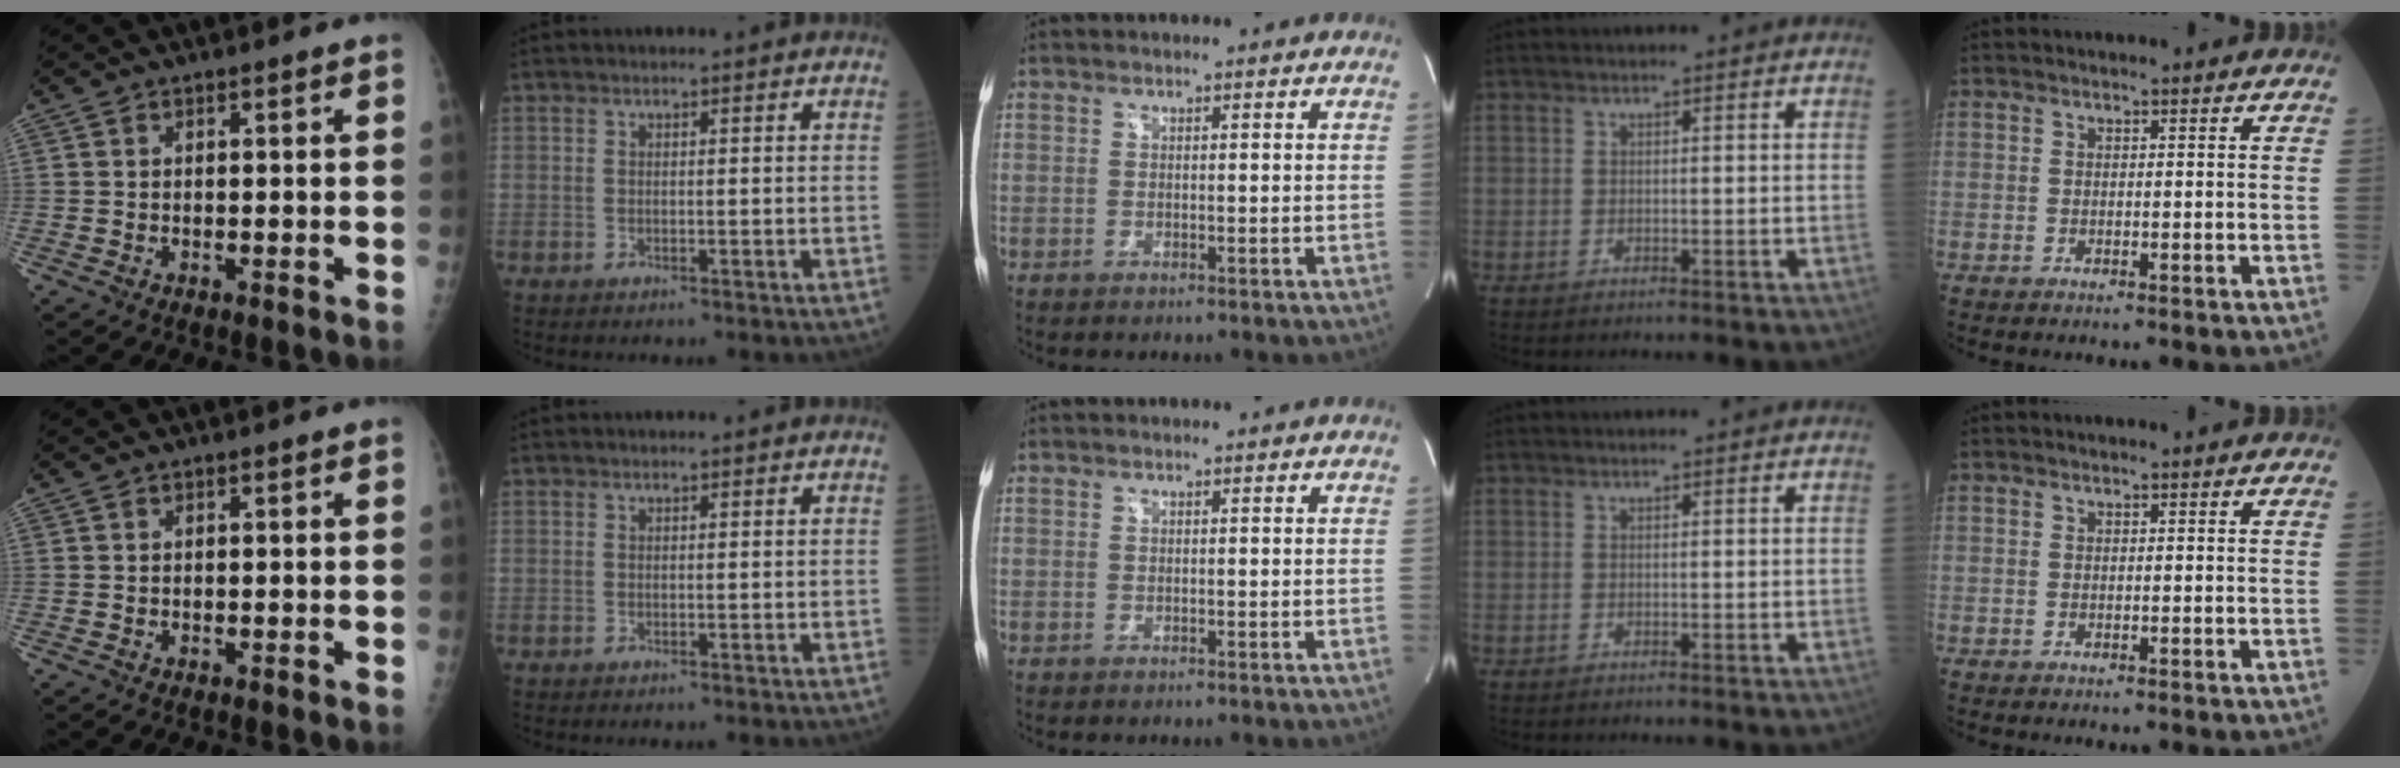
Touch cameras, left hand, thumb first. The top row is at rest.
{}